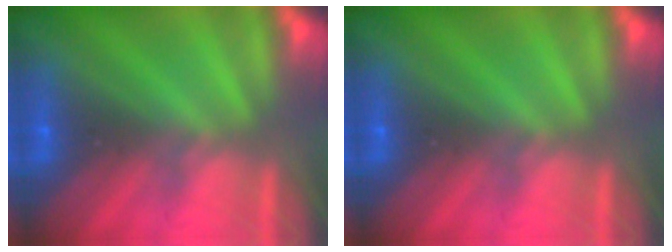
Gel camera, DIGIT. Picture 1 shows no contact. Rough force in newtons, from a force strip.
{"total": 0.0}